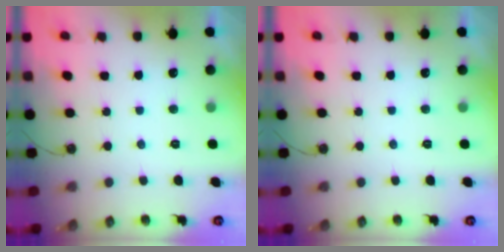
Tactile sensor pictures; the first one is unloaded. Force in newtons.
{"total": 0.0}